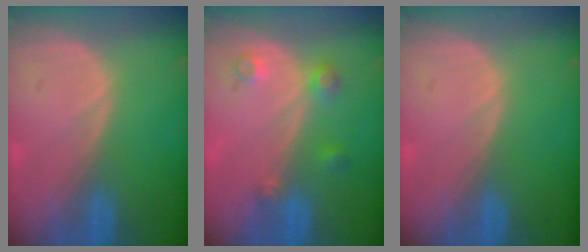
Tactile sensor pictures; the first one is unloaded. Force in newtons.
{"total": 3.4, "press": 3.1, "slide": 1.5}
{"total": 0.0}